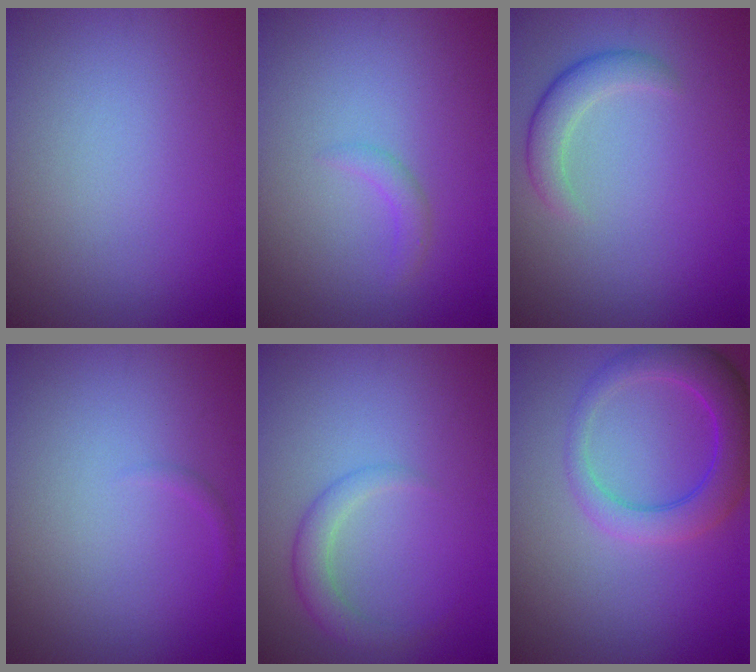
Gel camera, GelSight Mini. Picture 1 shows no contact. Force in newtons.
{"total": 1.0, "press": 1.0, "slide": 0.0}
{"total": 2.5, "press": 2.5, "slide": 0.1}
{"total": 0.5, "press": 0.5, "slide": 0.1}
{"total": 2.3, "press": 2.2, "slide": 0.1}
{"total": 4.8, "press": 4.8, "slide": 0.3}